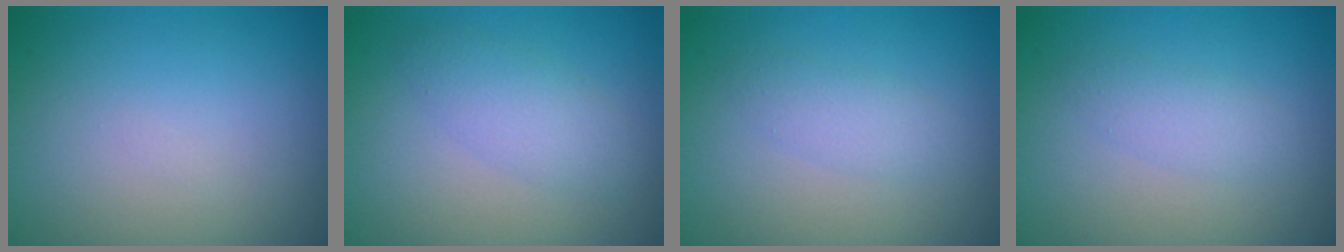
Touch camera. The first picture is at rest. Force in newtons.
{"total": 2.8, "press": 2.8, "slide": 0.1}
{"total": 1.9, "press": 1.9, "slide": 0.1}
{"total": 1.9, "press": 1.9, "slide": 0.1}